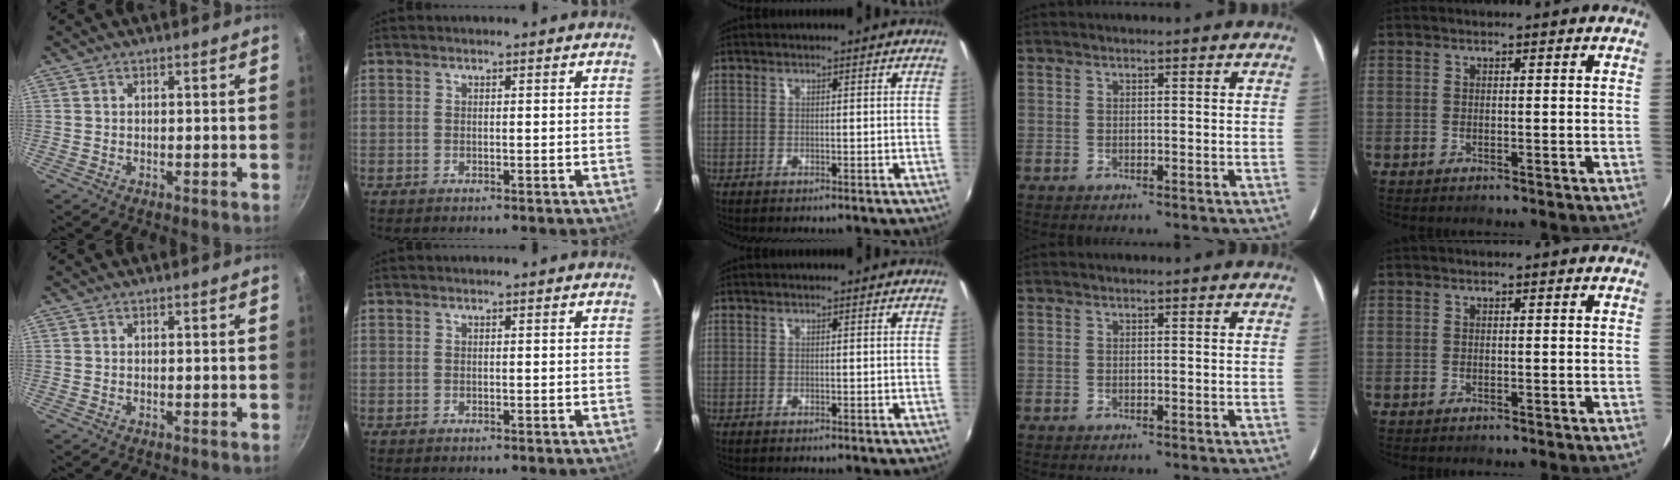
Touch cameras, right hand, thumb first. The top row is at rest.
{}